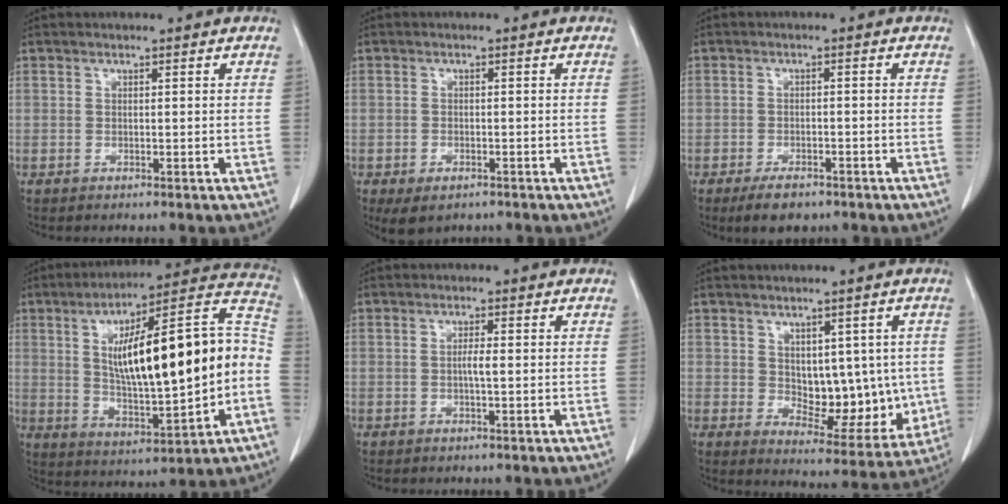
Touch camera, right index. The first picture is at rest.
{"total": 4.1, "force": [-2.6, 2.1, 2.3], "torque": [-0.040, -0.007, -0.034]}
{"total": 4.4, "force": [-3.2, 1.8, 2.5], "torque": [-0.042, -0.002, -0.046]}
{"total": 24.0, "force": [0.1, 4.8, 23.5], "torque": [-0.350, 0.037, 0.010]}
{"total": 1.7, "force": [-0.1, 0.1, 1.7], "torque": [-0.032, 0.001, -0.002]}
{"total": 10.5, "force": [0.6, 6.2, 8.5], "torque": [-0.095, 0.001, 0.030]}